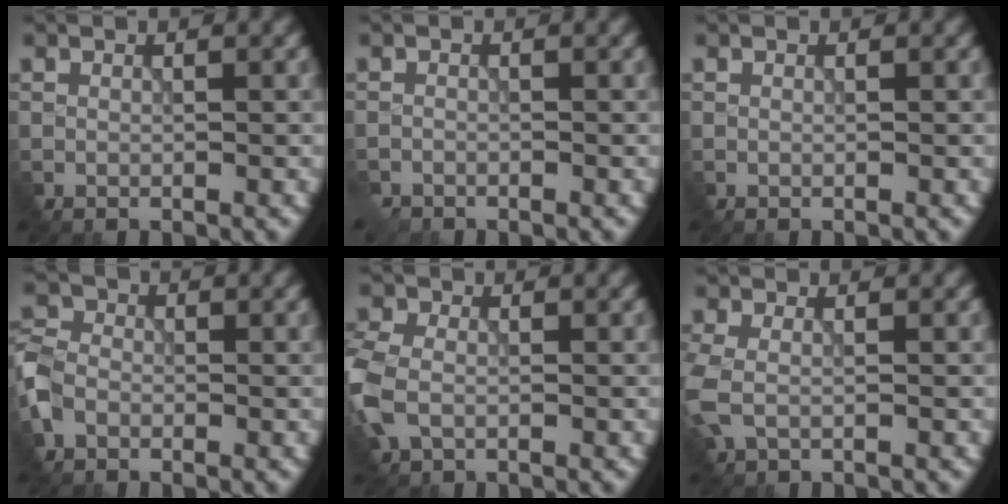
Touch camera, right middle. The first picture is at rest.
{"total": 2.1, "force": [-2.1, 0.1, 0.0], "torque": [-0.015, -0.004, -0.039]}
{"total": 0.0}
{"total": 3.6, "force": [-1.8, 2.7, 1.6], "torque": [-0.048, 0.007, -0.054]}
{"total": 4.1, "force": [-0.9, 3.0, 2.7], "torque": [-0.088, -0.001, -0.029]}
{"total": 2.4, "force": [-0.1, 1.4, 2.0], "torque": [-0.067, -0.003, -0.008]}